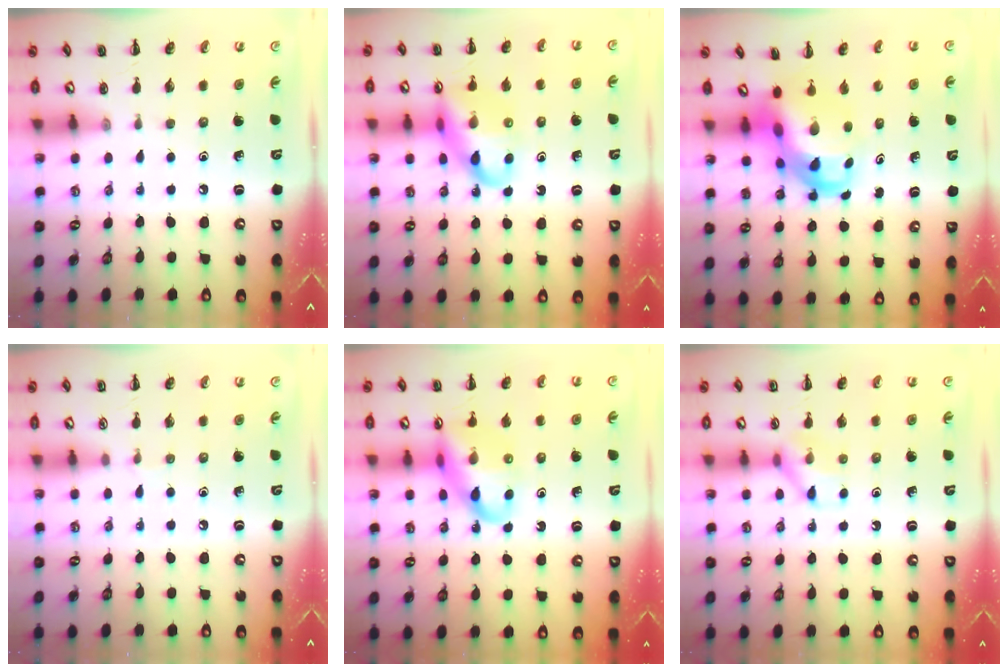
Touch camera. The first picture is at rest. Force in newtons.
{"total": 15.2, "press": 14.9, "slide": 2.8}
{"total": 7.9, "press": 7.5, "slide": 2.3}
{"total": 2.9, "press": 2.7, "slide": 1.1}
{"total": 15.2, "press": 14.9, "slide": 2.8}
{"total": 8.7, "press": 8.7, "slide": 0.5}